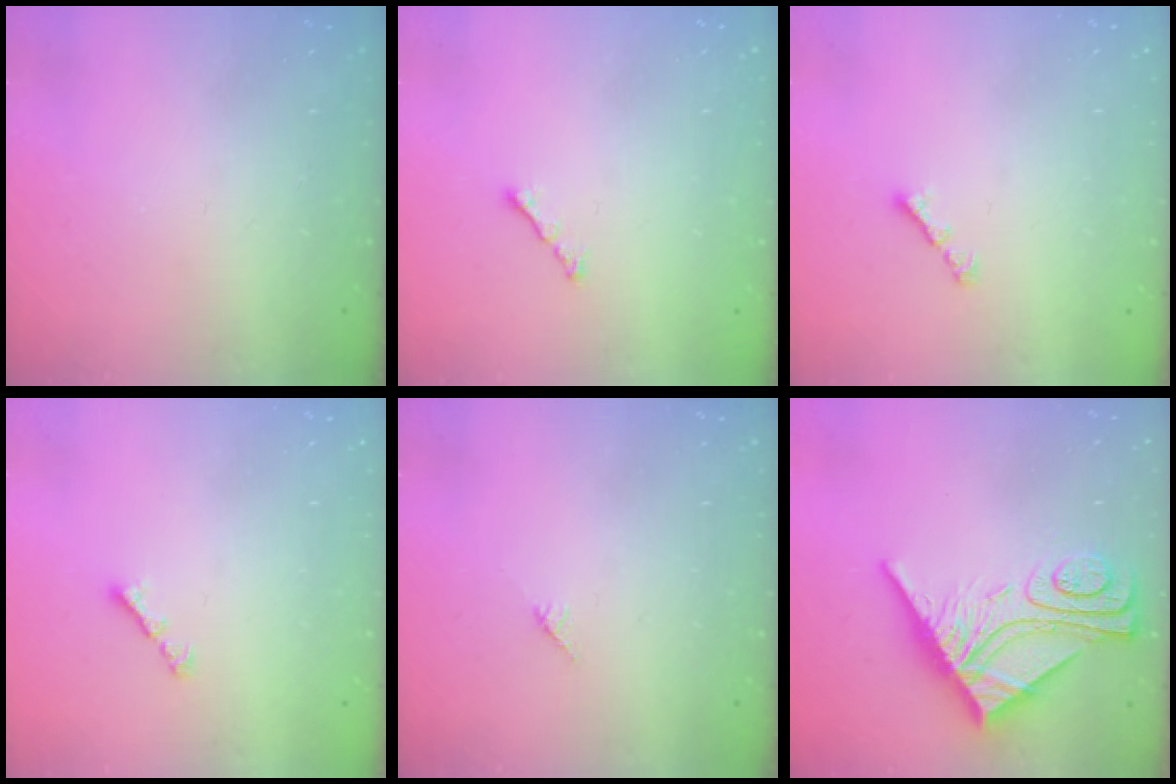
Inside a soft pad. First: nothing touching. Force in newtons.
{"total": 1.7, "press": 1.6, "slide": 0.6}
{"total": 1.9, "press": 1.8, "slide": 0.6}
{"total": 1.9, "press": 1.8, "slide": 0.6}
{"total": 2.7, "press": 2.7, "slide": 0.2}
{"total": 13.4, "press": 13.4, "slide": 1.1}